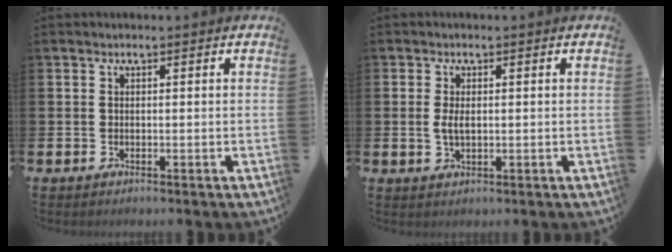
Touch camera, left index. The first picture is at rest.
{"total": 2.3, "force": [0.1, 1.1, 2.0], "torque": [-0.034, 0.003, -0.001]}